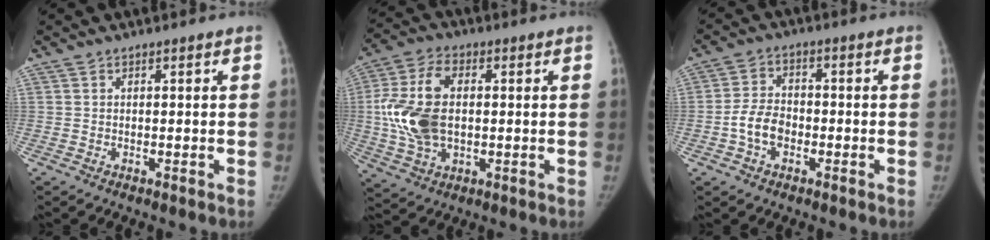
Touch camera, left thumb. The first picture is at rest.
{"total": 13.8, "force": [0.5, 8.5, 10.9], "torque": [-0.221, 0.009, 0.010]}
{"total": 6.1, "force": [-1.9, 4.3, 3.9], "torque": [-0.063, 0.021, -0.042]}